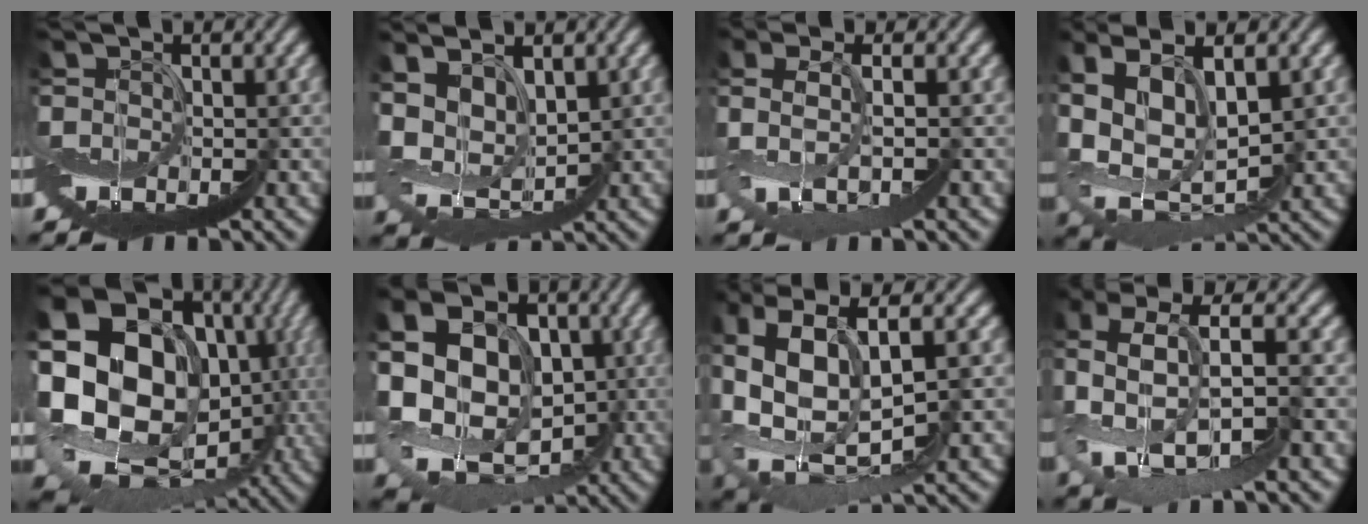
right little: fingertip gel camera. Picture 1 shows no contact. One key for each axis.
{"total": 4.6, "fx": 4.5, "fy": 0.7, "fz": 1.0, "tx": -0.050, "ty": 0.008, "tz": 0.076}
{"total": 3.0, "fx": 2.3, "fy": -1.7, "fz": 0.9, "tx": -0.054, "ty": 0.012, "tz": 0.032}
{"total": 7.7, "fx": 4.8, "fy": 2.8, "fz": 5.3, "tx": -0.142, "ty": 0.006, "tz": 0.086}
{"total": 17.5, "fx": 4.6, "fy": 14.6, "fz": 8.5, "tx": -0.196, "ty": -0.001, "tz": 0.081}
{"total": 9.6, "fx": 2.2, "fy": 7.7, "fz": 5.3, "tx": -0.133, "ty": -0.005, "tz": 0.038}
{"total": 10.0, "fx": 3.5, "fy": 5.1, "fz": 7.9, "tx": -0.197, "ty": -0.012, "tz": 0.089}
{"total": 5.7, "fx": 1.8, "fy": 2.2, "fz": 4.9, "tx": -0.152, "ty": 0.014, "tz": 0.030}